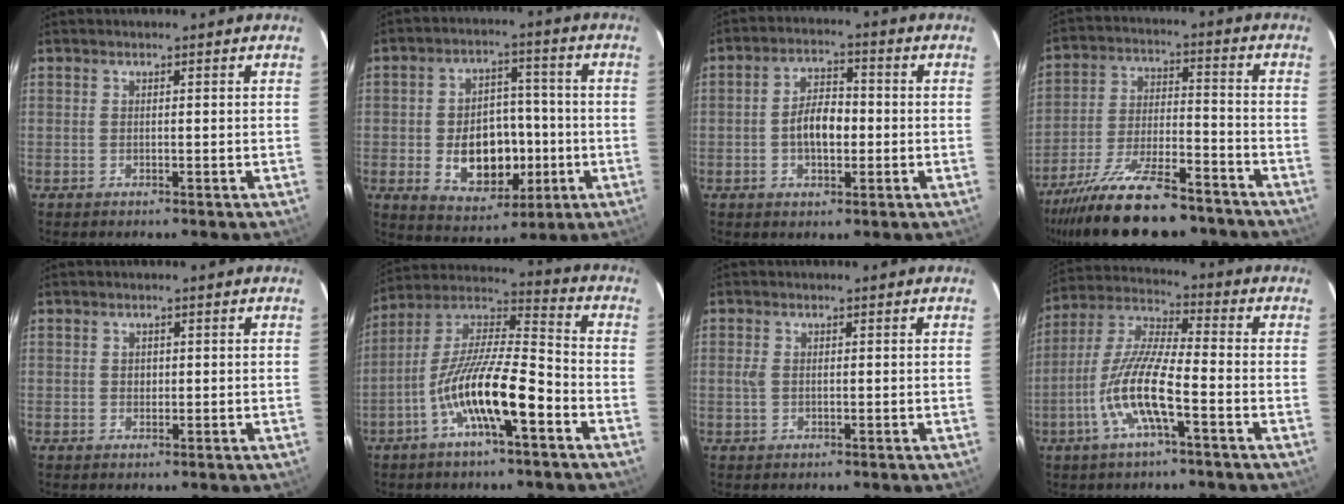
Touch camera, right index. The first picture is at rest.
{"total": 13.1, "force": [-2.9, 9.0, 9.1], "torque": [-0.181, 0.013, -0.022]}
{"total": 6.9, "force": [-1.1, 3.7, 5.7], "torque": [-0.104, 0.013, -0.016]}
{"total": 22.1, "force": [-17.7, 6.4, 11.6], "torque": [-0.222, -0.036, -0.275]}
{"total": 1.2, "force": [0.1, 1.1, 0.3], "torque": [-0.001, 0.003, 0.003]}
{"total": 15.2, "force": [-6.7, 3.0, 13.3], "torque": [-0.247, -0.002, -0.131]}
{"total": 1.8, "force": [-0.1, 1.3, 1.3], "torque": [-0.027, 0.001, -0.001]}
{"total": 12.0, "force": [-4.8, 1.8, 10.9], "torque": [-0.228, -0.002, -0.095]}